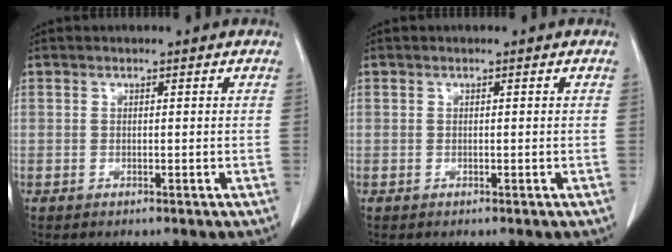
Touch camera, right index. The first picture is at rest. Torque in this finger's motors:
{"motor_torque": [0.00, 0.00, 0.00, 0.00]}